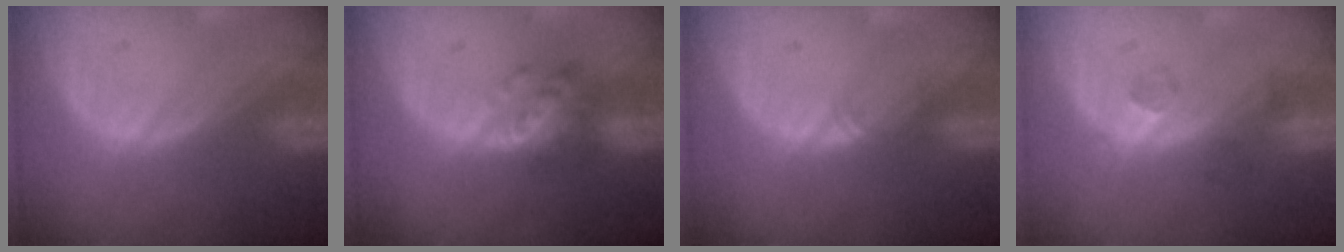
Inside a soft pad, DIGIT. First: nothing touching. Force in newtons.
{"total": 5.9, "press": 5.2, "slide": 2.8}
{"total": 1.1, "press": 1.0, "slide": 0.6}
{"total": 3.3, "press": 2.8, "slide": 1.7}